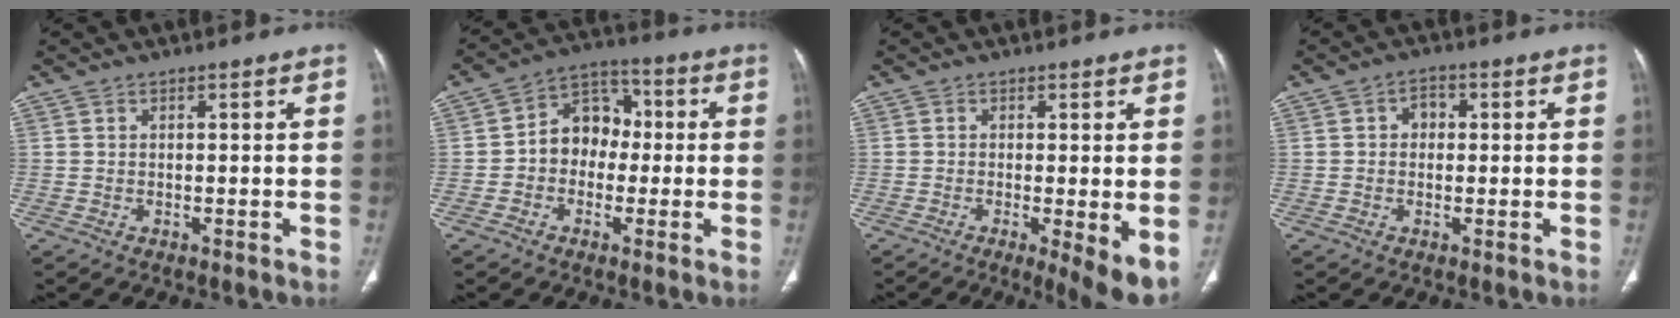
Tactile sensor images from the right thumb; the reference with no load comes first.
{"total": 9.5, "force": [-0.6, 7.5, 5.7], "torque": [-0.052, 0.036, -0.025]}
{"total": 6.9, "force": [-1.7, 1.3, 6.5], "torque": [-0.101, -0.023, -0.028]}
{"total": 2.8, "force": [0.3, 2.3, 1.7], "torque": [-0.010, 0.010, 0.000]}